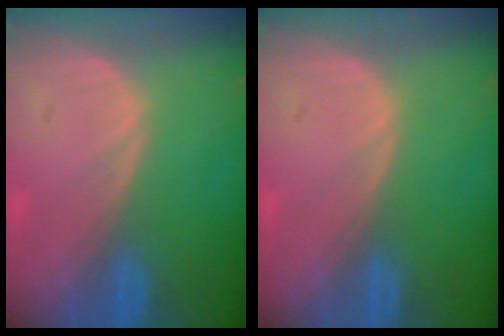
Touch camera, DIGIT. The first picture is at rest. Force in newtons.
{"total": 0.0}